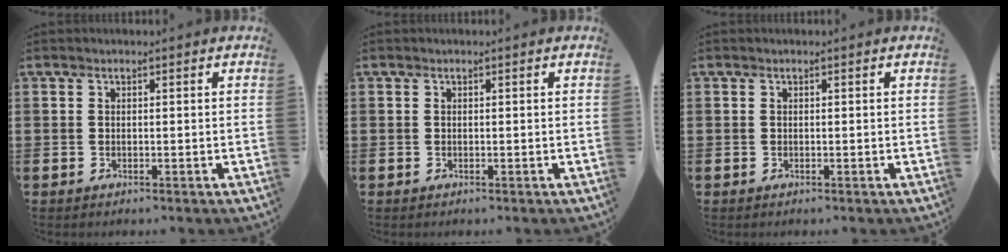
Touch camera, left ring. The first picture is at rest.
{"total": 0.0}
{"total": 0.0}